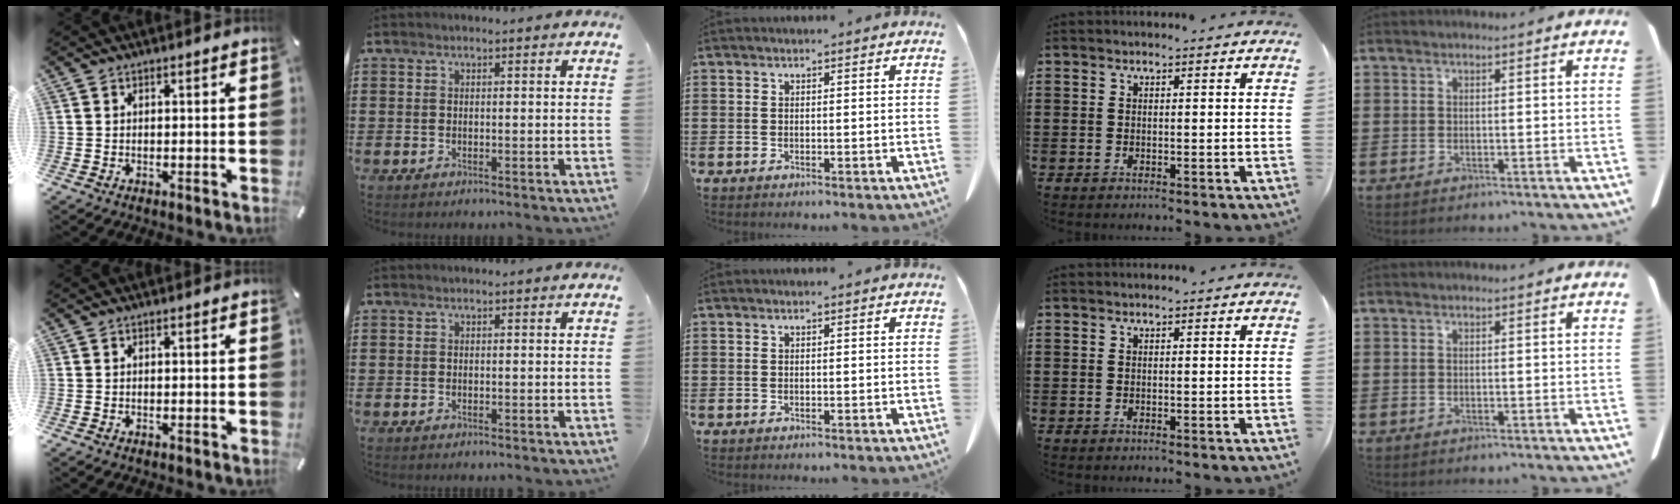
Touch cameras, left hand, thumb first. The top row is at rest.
{}